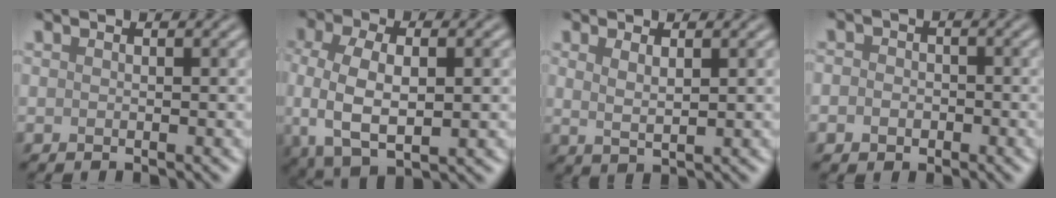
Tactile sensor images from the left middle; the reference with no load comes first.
{"total": 7.6, "force": [-0.9, 4.0, 6.4], "torque": [-0.133, -0.012, -0.014]}
{"total": 1.8, "force": [0.8, 0.6, 1.5], "torque": [-0.028, -0.005, 0.019]}
{"total": 2.3, "force": [-0.4, 2.1, 0.9], "torque": [0.006, 0.004, -0.023]}